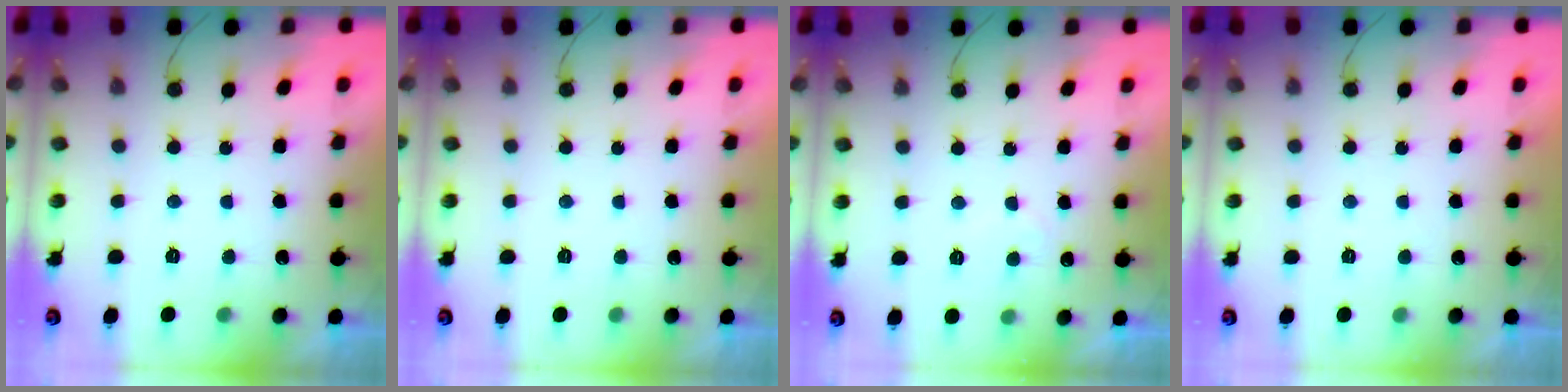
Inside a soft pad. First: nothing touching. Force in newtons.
{"total": 1.8, "press": 1.8, "slide": 0.0}
{"total": 4.8, "press": 4.8, "slide": 0.2}
{"total": 1.9, "press": 1.9, "slide": 0.0}